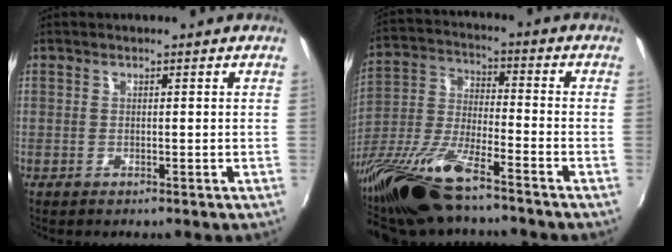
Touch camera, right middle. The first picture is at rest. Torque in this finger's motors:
{"motor_torque": [1.12, -1.02, 0.43, 0.21]}